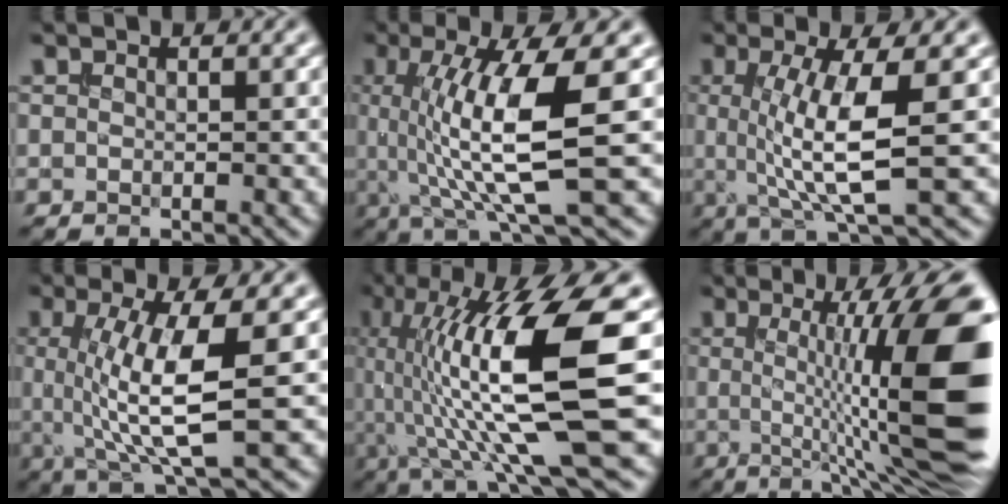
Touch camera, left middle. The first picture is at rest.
{"total": 9.9, "force": [0.6, 2.3, 9.6], "torque": [-0.152, -0.005, 0.016]}
{"total": 7.0, "force": [0.4, 1.6, 6.8], "torque": [-0.118, -0.005, 0.008]}
{"total": 7.9, "force": [0.4, 1.9, 7.6], "torque": [-0.126, -0.007, 0.012]}
{"total": 13.9, "force": [0.6, 2.9, 13.6], "torque": [-0.236, 0.002, 0.017]}
{"total": 14.8, "force": [0.3, 3.2, 14.5], "torque": [-0.169, 0.005, 0.003]}